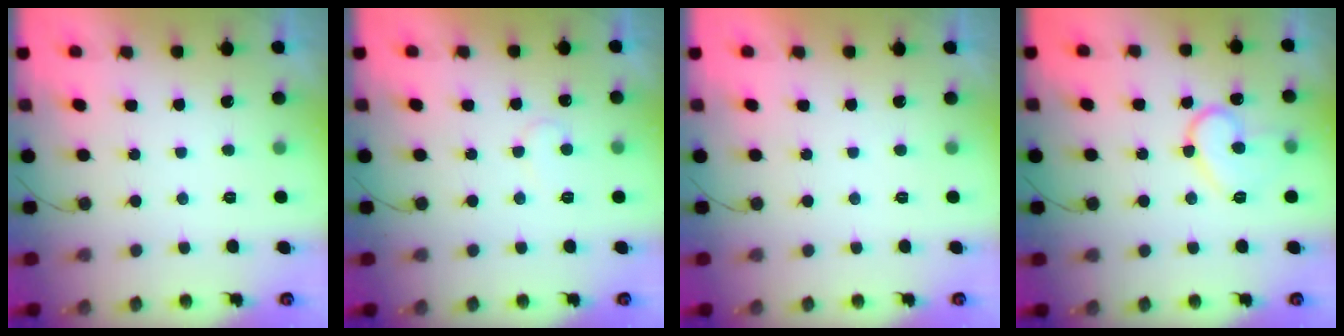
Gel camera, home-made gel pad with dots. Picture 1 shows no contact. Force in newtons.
{"total": 6.8, "press": 6.8, "slide": 0.5}
{"total": 1.7, "press": 1.7, "slide": 0.0}
{"total": 12.2, "press": 12.1, "slide": 0.9}